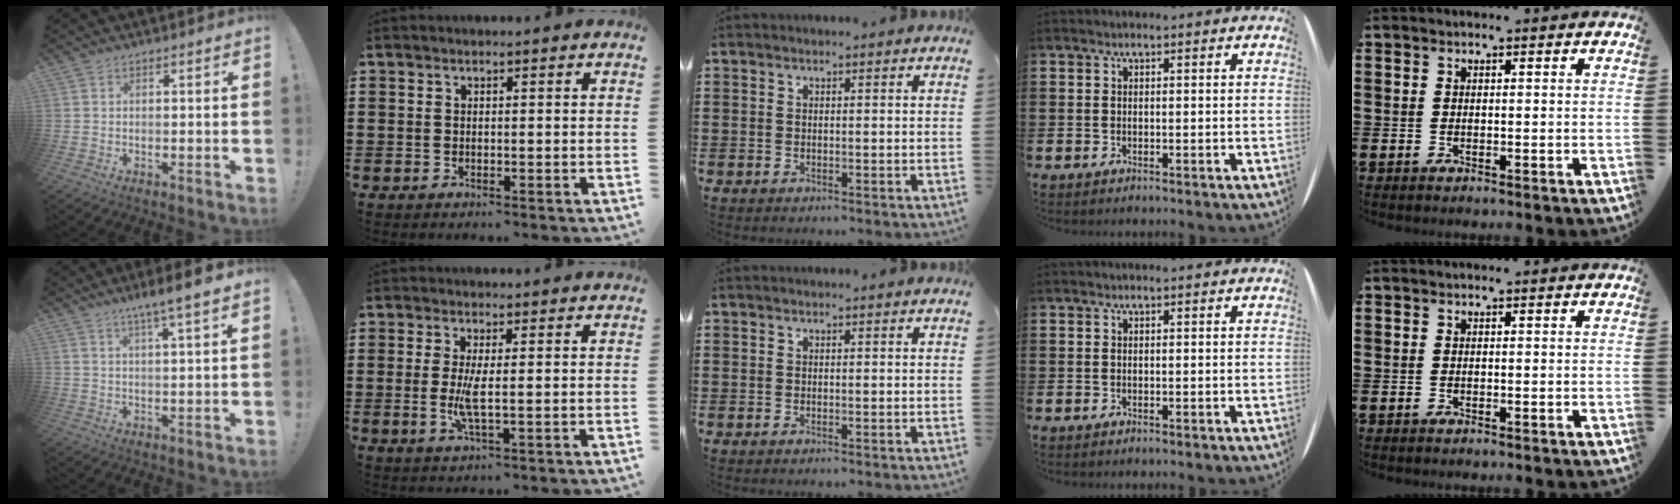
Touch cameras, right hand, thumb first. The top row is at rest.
{"thumb": {"total": 6.4, "force": [4.3, -0.4, 4.7], "torque": [-0.069, -0.028, 0.065]}, "index": {"total": 3.7, "force": [-0.2, 0.3, 3.7], "torque": [-0.081, -0.012, -0.009]}}